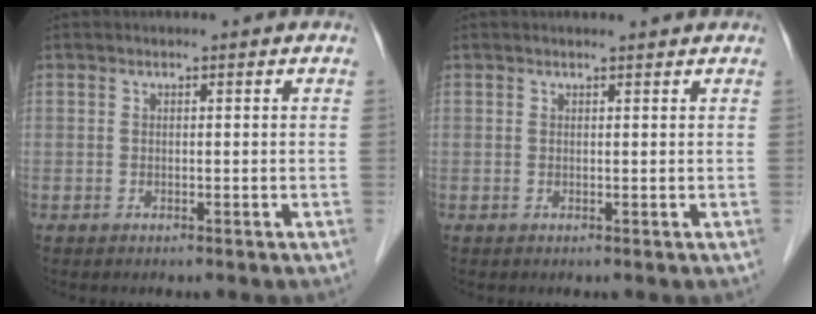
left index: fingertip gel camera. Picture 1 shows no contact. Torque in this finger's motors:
{"motor_torque": [0.20, -0.14, 0.05, 0.01]}